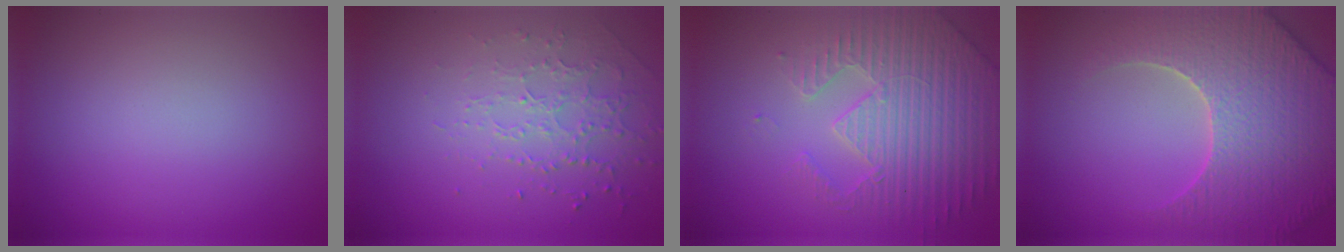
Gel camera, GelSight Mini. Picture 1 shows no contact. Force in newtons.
{"total": 1.7, "press": 1.5, "slide": 0.8}
{"total": 5.0, "press": 4.8, "slide": 1.4}
{"total": 7.7, "press": 7.4, "slide": 2.0}